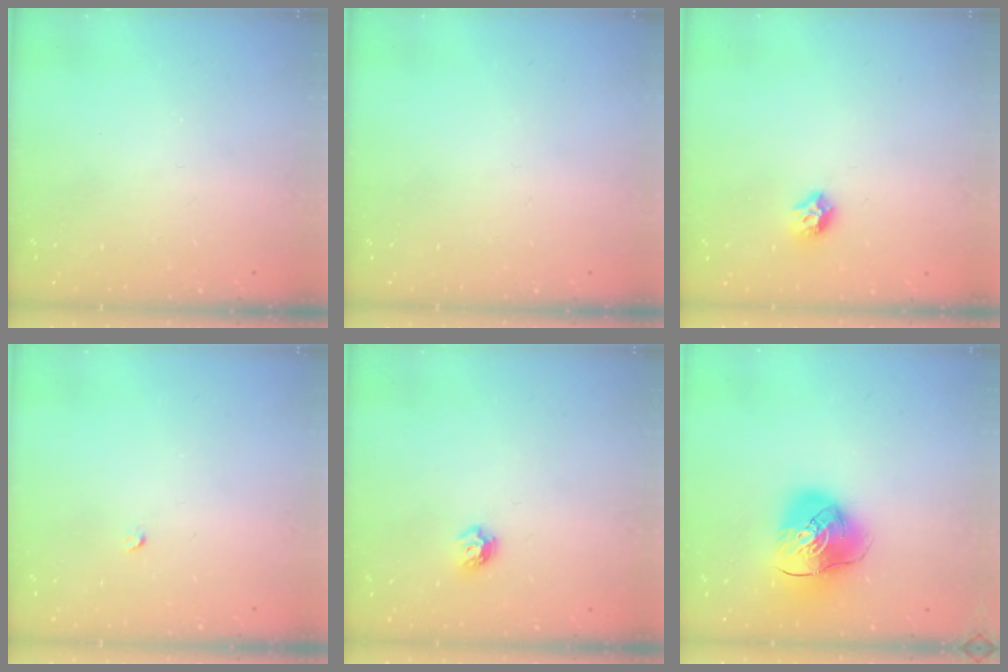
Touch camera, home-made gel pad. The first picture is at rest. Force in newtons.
{"total": 0.0}
{"total": 7.5, "press": 7.4, "slide": 0.8}
{"total": 2.0, "press": 2.0, "slide": 0.3}
{"total": 5.5, "press": 5.5, "slide": 0.8}
{"total": 12.1, "press": 11.9, "slide": 1.9}